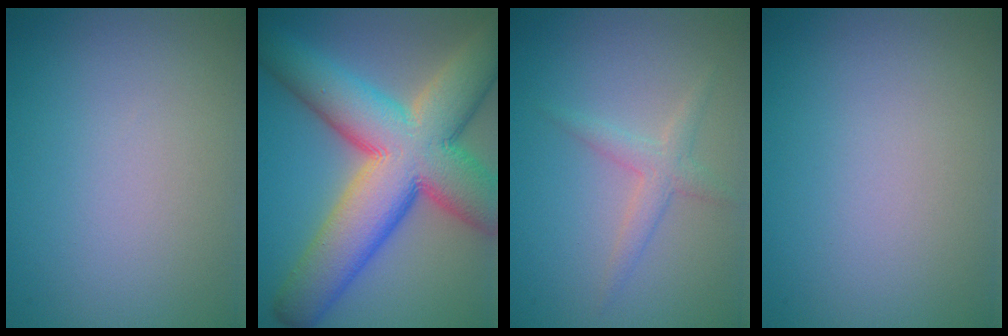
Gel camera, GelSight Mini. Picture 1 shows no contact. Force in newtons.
{"total": 15.3, "press": 15.2, "slide": 0.9}
{"total": 2.0, "press": 2.0, "slide": 0.1}
{"total": 0.0}